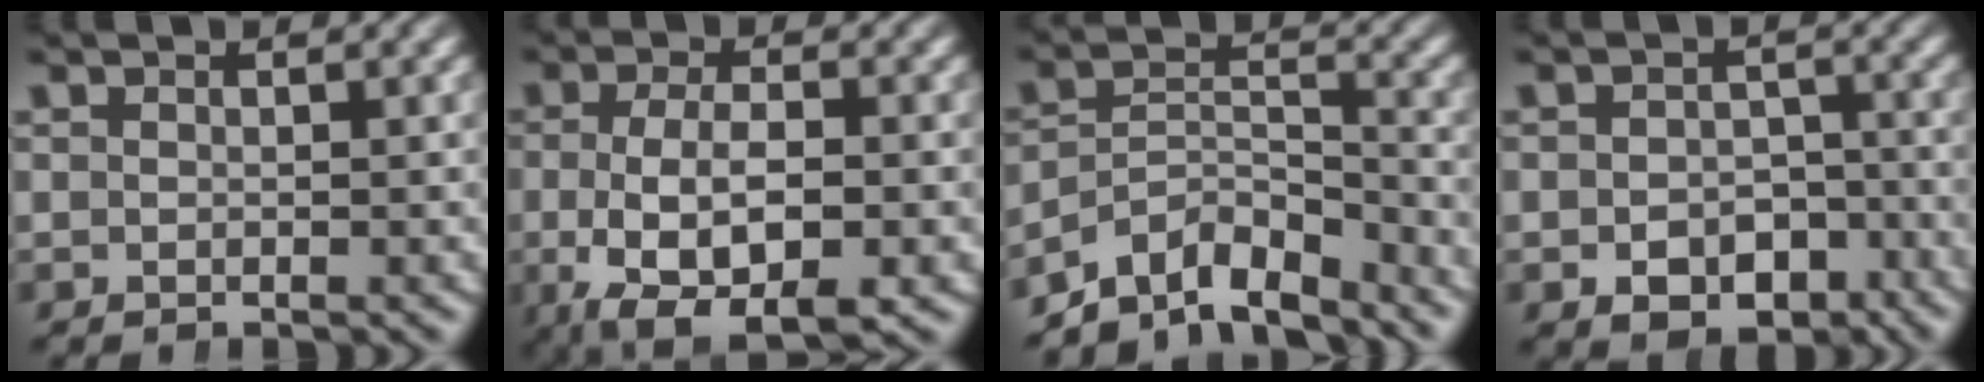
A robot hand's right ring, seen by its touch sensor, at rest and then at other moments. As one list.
[{"total": 9.8, "force": [-3.7, 5.8, 7.0], "torque": [-0.149, -0.047, -0.034]}, {"total": 9.1, "force": [-6.8, 4.7, 3.9], "torque": [-0.071, -0.039, -0.104]}, {"total": 5.2, "force": [-3.7, 3.1, 1.7], "torque": [-0.005, -0.023, -0.054]}]